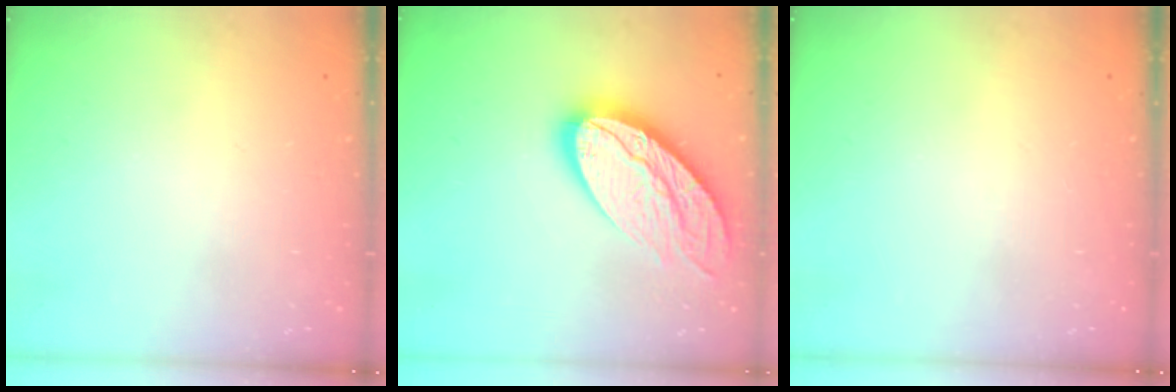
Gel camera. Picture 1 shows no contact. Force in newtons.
{"total": 18.1, "press": 18.1, "slide": 1.2}
{"total": 0.0}